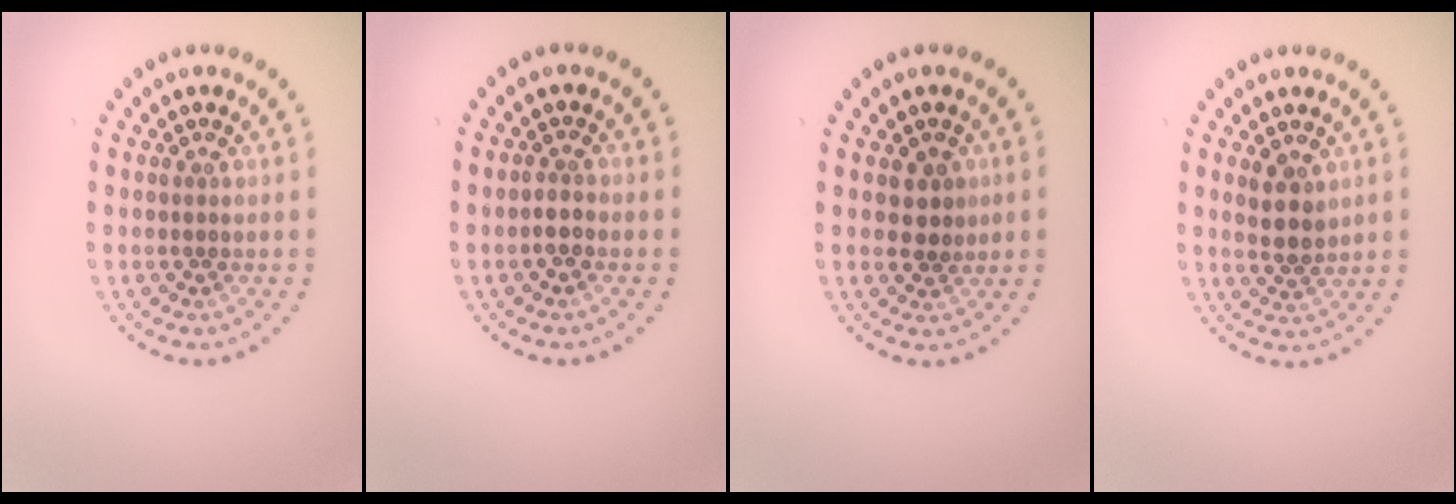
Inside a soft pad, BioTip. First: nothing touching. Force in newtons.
{"total": 1.2, "press": 1.0, "slide": 0.7}
{"total": 2.0, "press": 1.9, "slide": 0.6}
{"total": 2.4, "press": 2.2, "slide": 1.0}